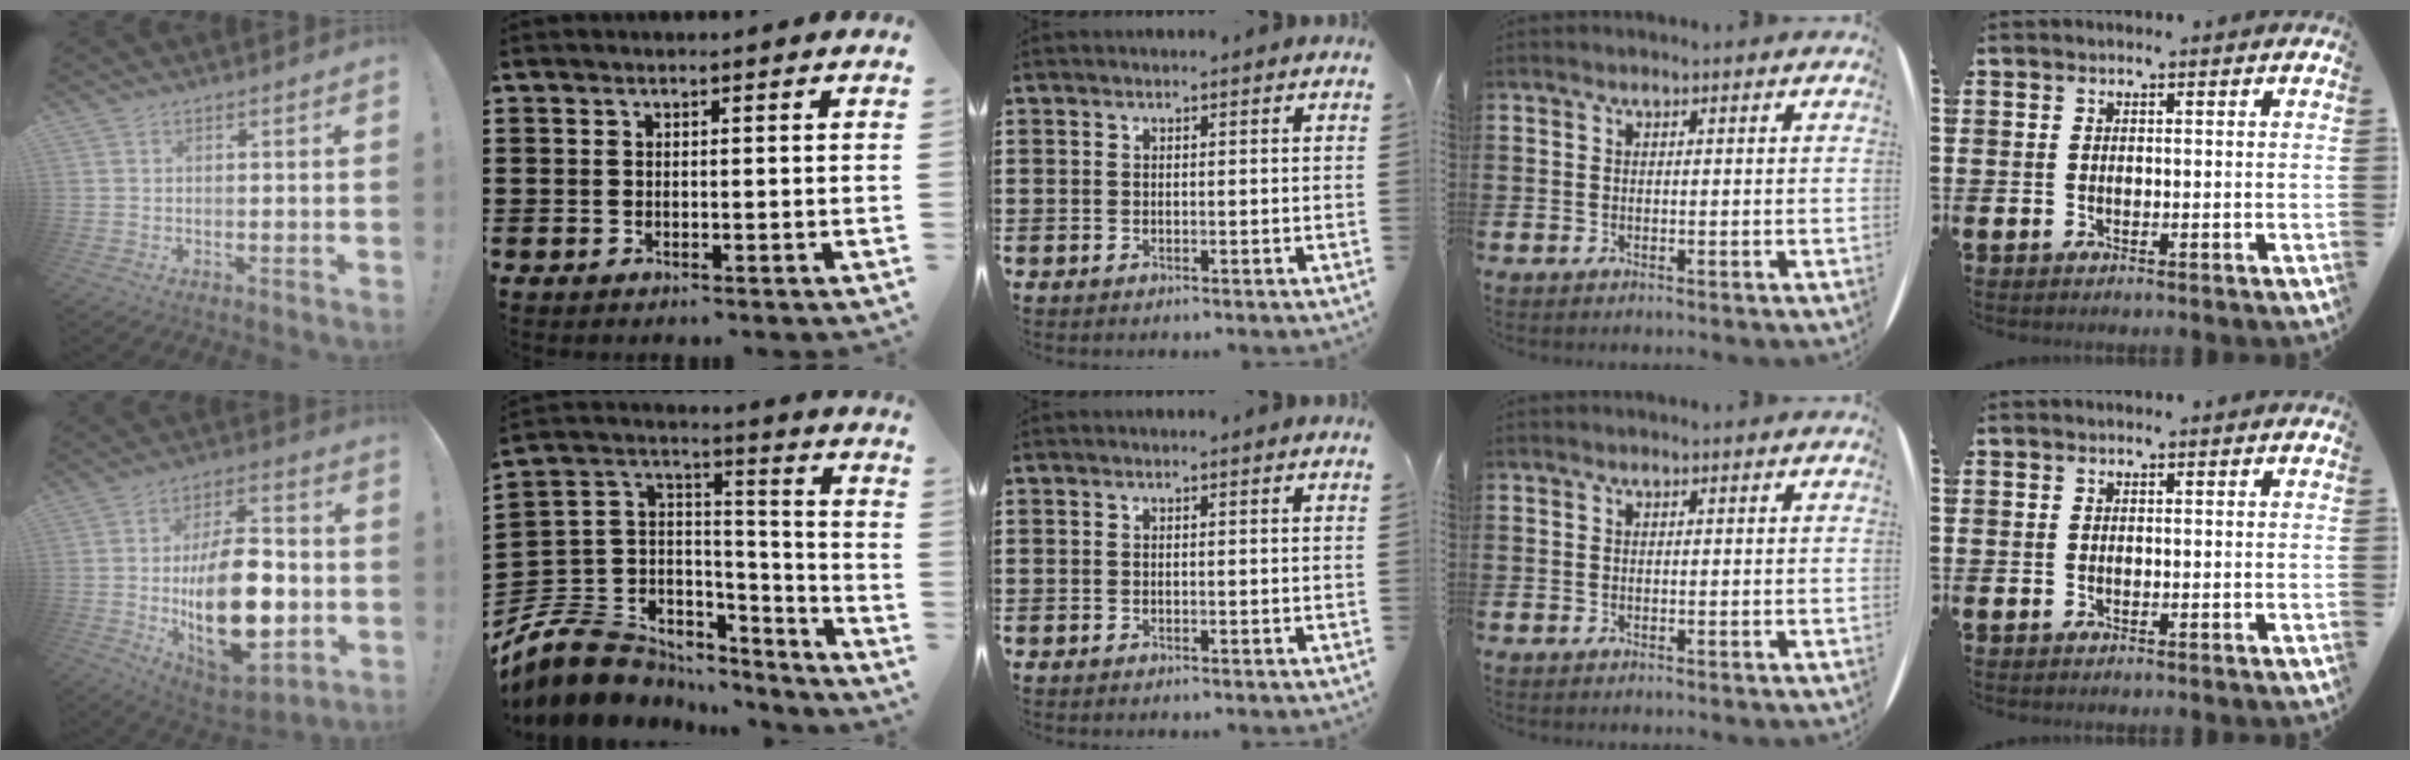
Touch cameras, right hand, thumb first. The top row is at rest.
{"thumb": {"total": 25.3, "force": [-3.2, 13.9, 21.0], "torque": [-0.363, 0.007, -0.039]}, "index": {"total": 9.2, "force": [-6.0, 6.6, 2.3], "torque": [-0.087, -0.001, -0.115]}}